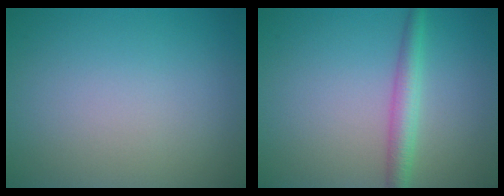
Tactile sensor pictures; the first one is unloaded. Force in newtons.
{"total": 2.7, "press": 2.7, "slide": 0.1}